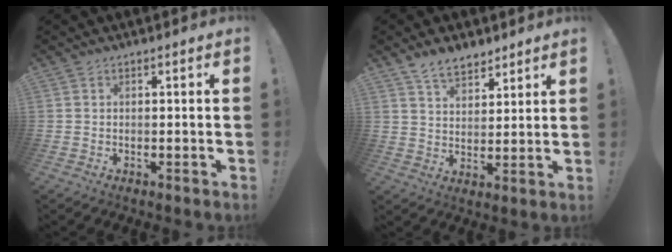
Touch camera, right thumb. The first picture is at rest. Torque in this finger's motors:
{"motor_torque": [-0.54, 1.05, 0.70, 0.55, -0.01]}